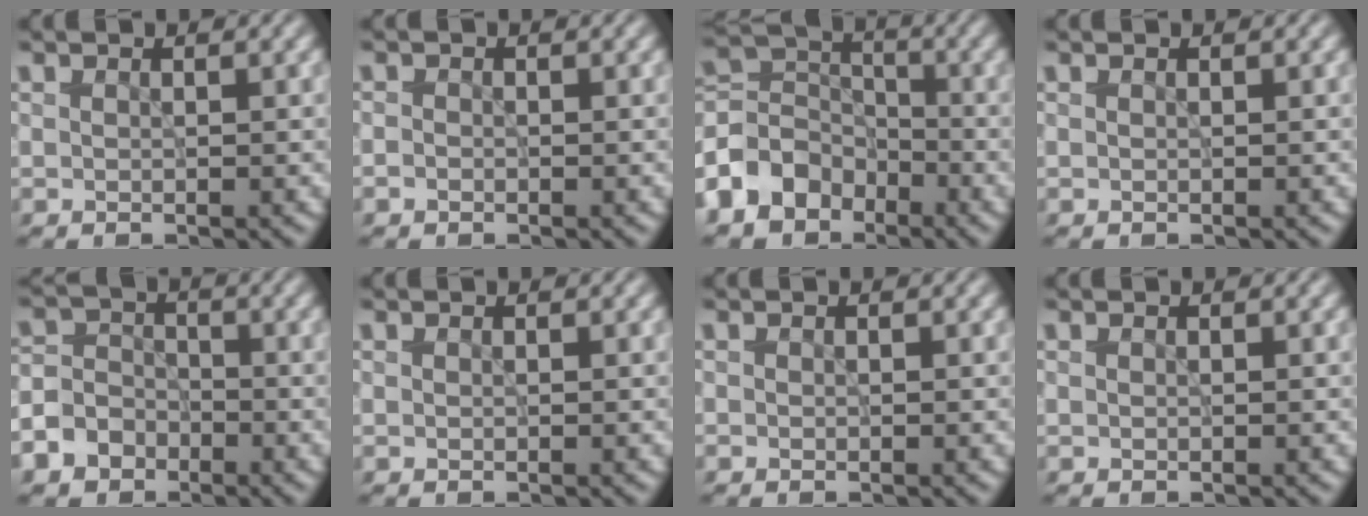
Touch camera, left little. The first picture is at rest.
{"total": 0.6, "force": [-0.3, 0.5, 0.2], "torque": [-0.003, -0.003, -0.006]}
{"total": 6.6, "force": [-3.3, 5.1, 2.7], "torque": [-0.056, 0.010, -0.087]}
{"total": 0.0}
{"total": 5.9, "force": [-3.3, 4.6, 1.8], "torque": [-0.020, -0.005, -0.072]}
{"total": 0.0}
{"total": 0.0}
{"total": 0.0}